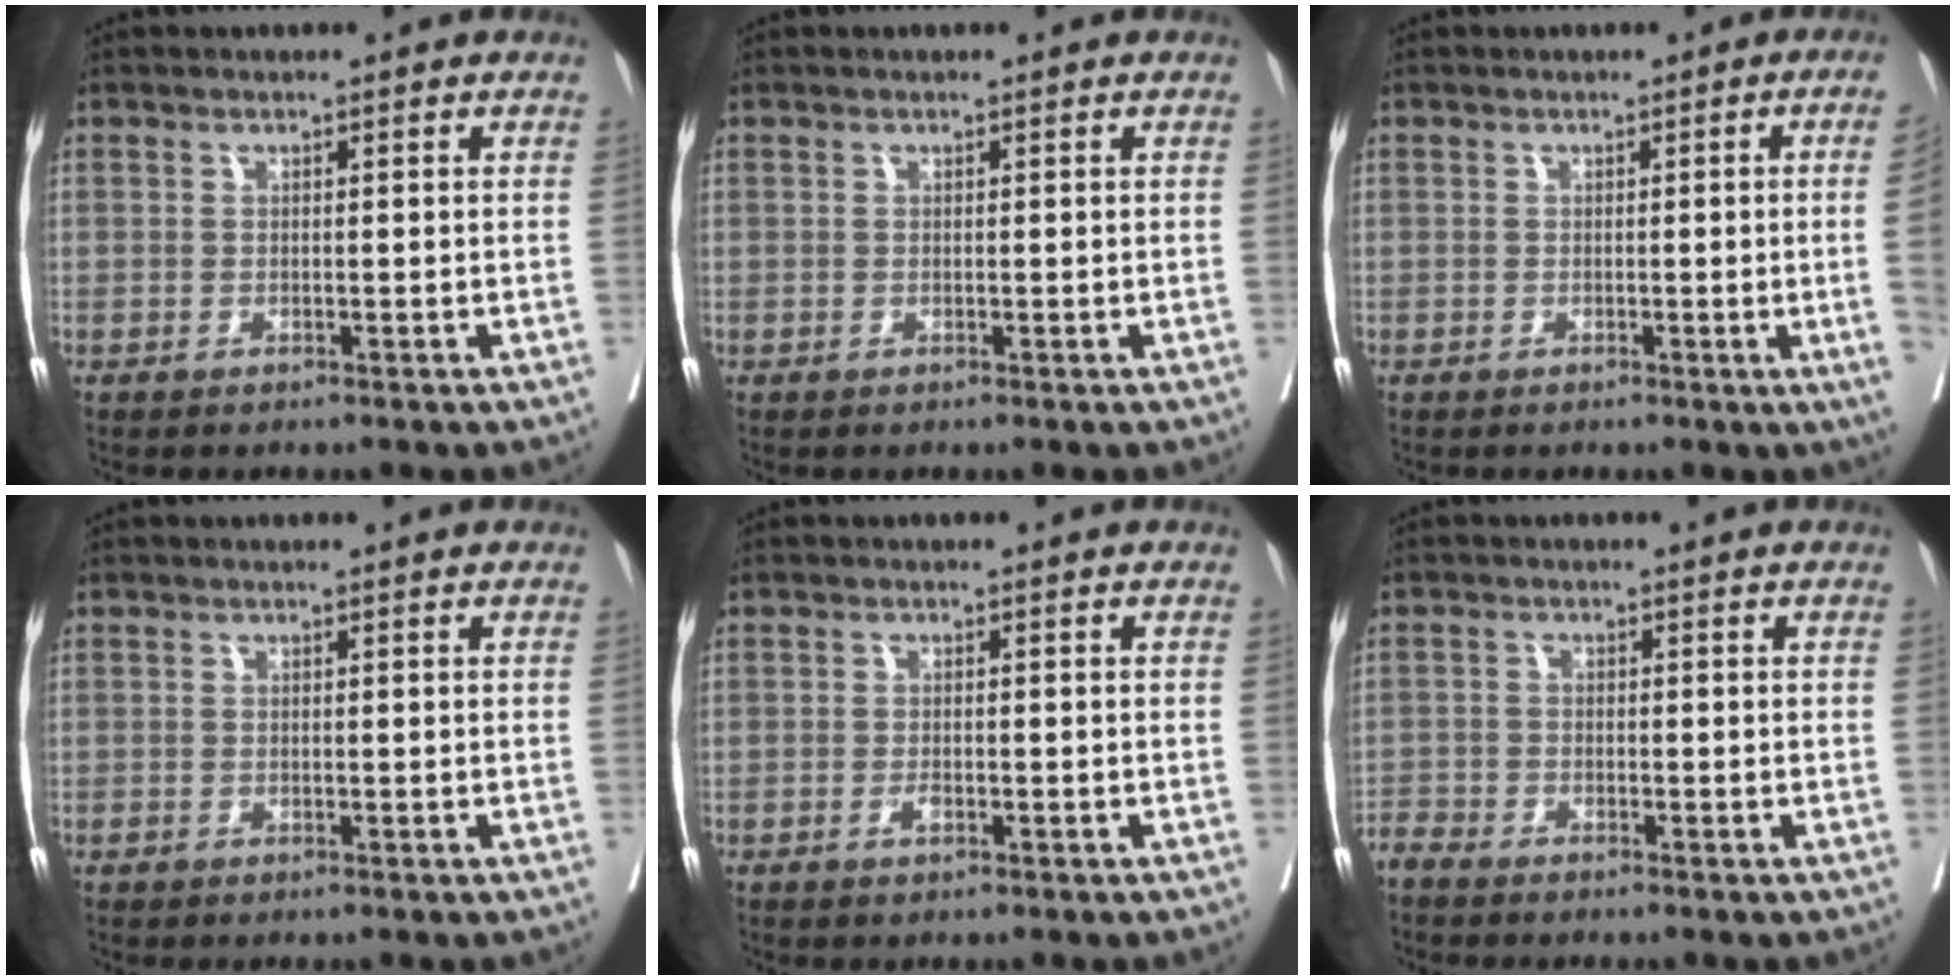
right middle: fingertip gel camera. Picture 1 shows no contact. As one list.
[{"total": 0.0}, {"total": 5.6, "force": [-0.7, -2.1, 5.2], "torque": [-0.067, -0.015, -0.005]}, {"total": 0.0}, {"total": 1.2, "force": [-0.6, 0.4, 0.9], "torque": [-0.016, 0.001, -0.010]}, {"total": 2.3, "force": [-2.2, 0.3, 0.2], "torque": [-0.002, -0.006, -0.045]}]